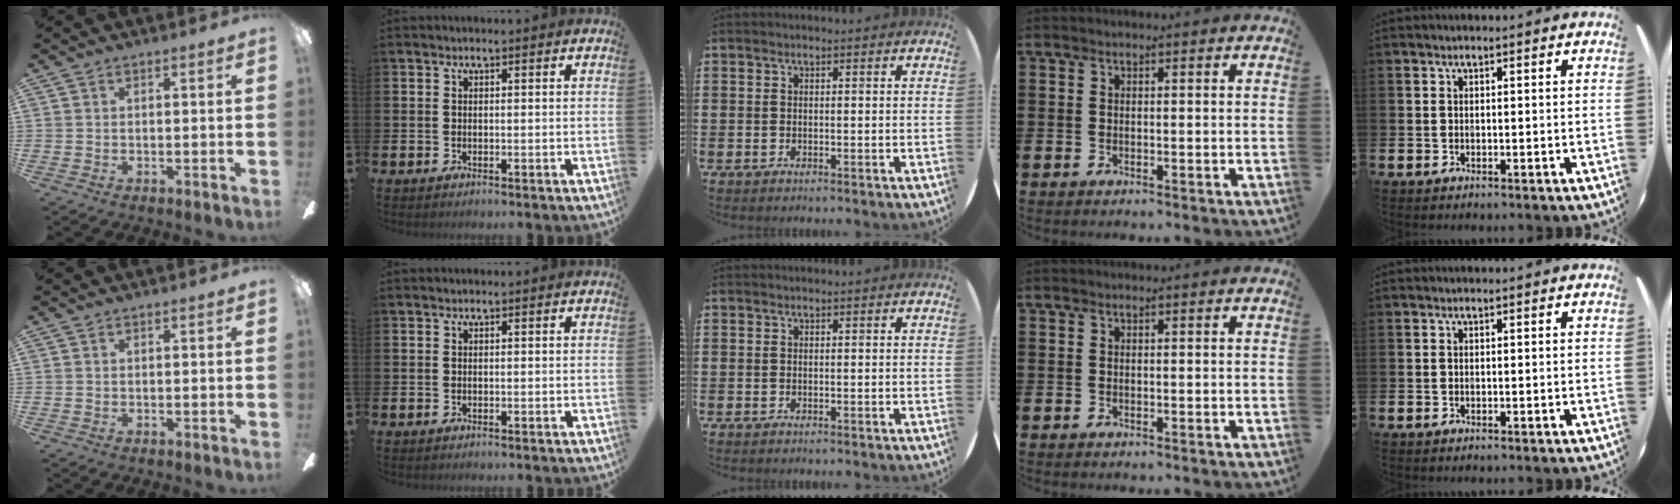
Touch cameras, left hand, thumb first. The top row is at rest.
{}